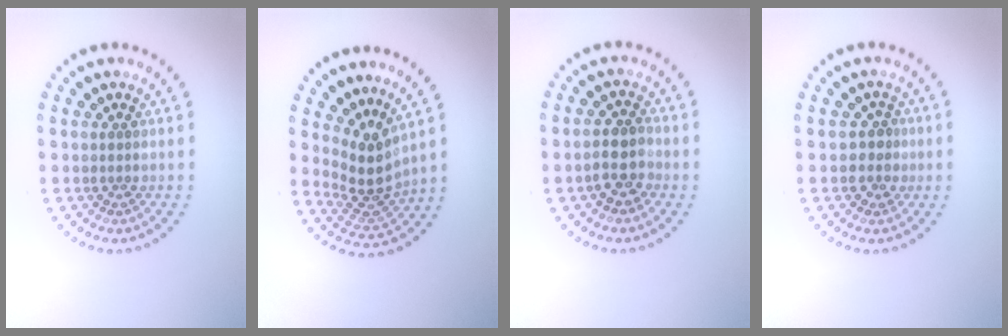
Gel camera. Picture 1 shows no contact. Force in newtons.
{"total": 3.6, "press": 2.5, "slide": 2.5}
{"total": 2.6, "press": 2.4, "slide": 0.8}
{"total": 1.8, "press": 1.6, "slide": 0.8}